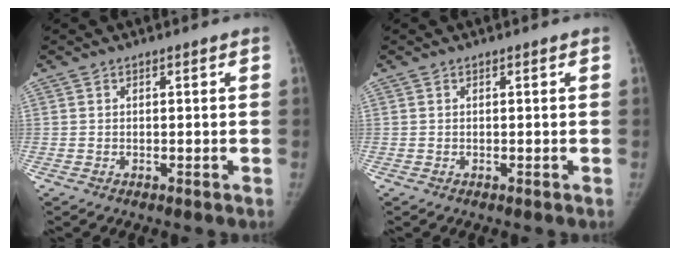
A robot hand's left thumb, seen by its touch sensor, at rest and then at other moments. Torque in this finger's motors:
{"motor_torque": [0.49, 0.13, 0.04, -0.12, 0.07]}